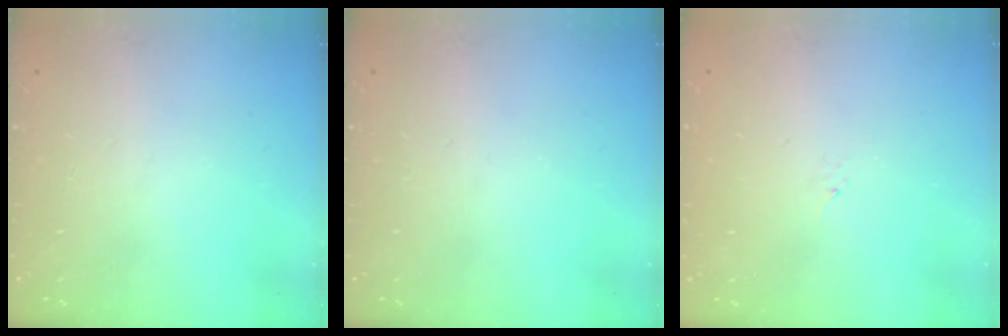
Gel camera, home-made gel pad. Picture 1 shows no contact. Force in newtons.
{"total": 0.0}
{"total": 1.2, "press": 1.1, "slide": 0.2}